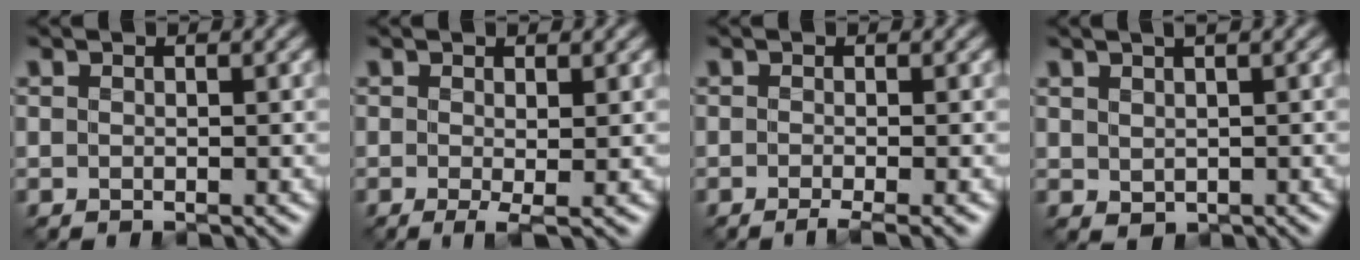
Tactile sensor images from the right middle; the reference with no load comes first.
{"total": 1.4, "force": [-0.2, 0.1, 1.4], "torque": [-0.027, -0.010, -0.007]}
{"total": 2.2, "force": [-1.2, 0.4, 1.8], "torque": [-0.024, -0.009, -0.027]}
{"total": 1.5, "force": [0.9, 0.7, 1.0], "torque": [-0.021, 0.000, 0.019]}